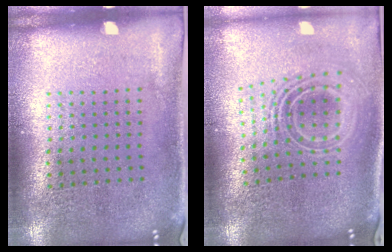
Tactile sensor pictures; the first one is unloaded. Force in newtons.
{"total": 2.2, "press": 1.5, "slide": 1.5}